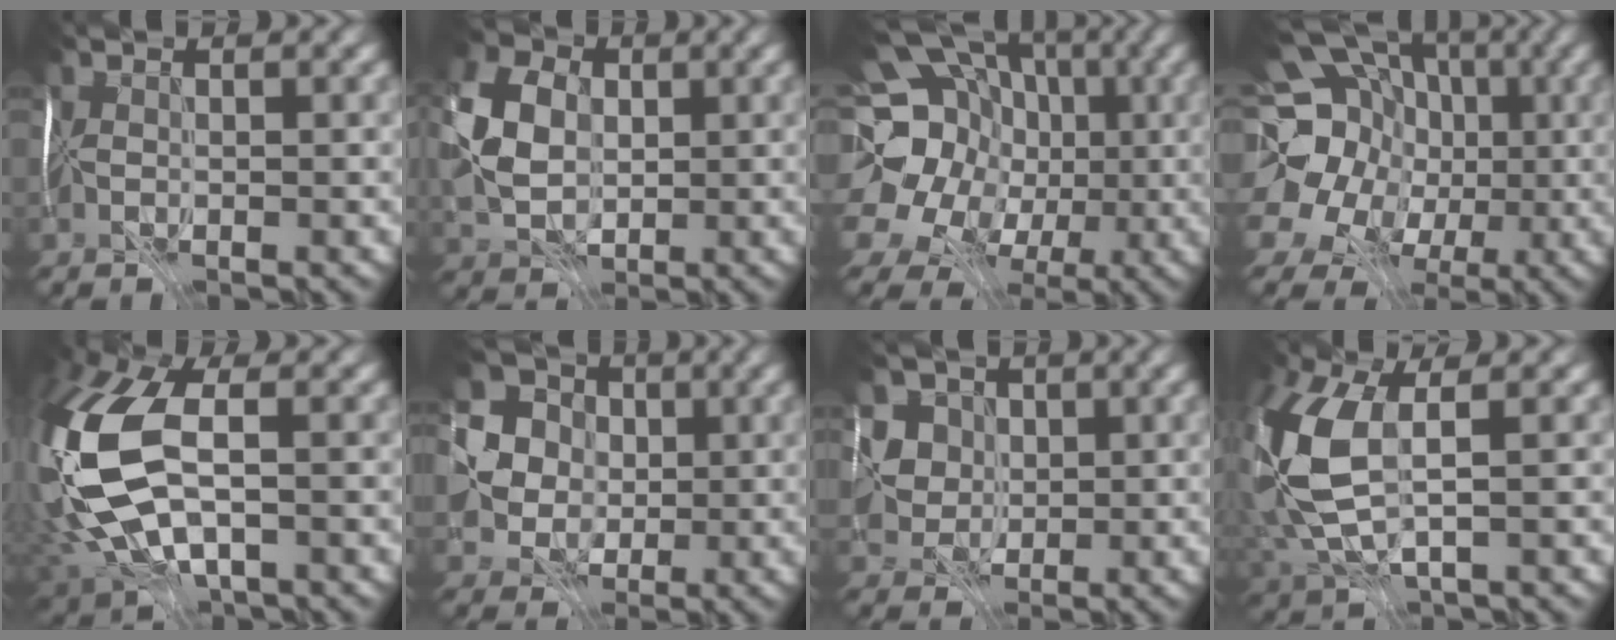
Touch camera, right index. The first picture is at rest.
{"total": 6.6, "force": [0.9, 4.9, 4.2], "torque": [-0.107, 0.012, 0.015]}
{"total": 17.4, "force": [1.9, 14.6, 9.3], "torque": [-0.176, 0.027, 0.031]}
{"total": 15.7, "force": [2.5, 13.0, 8.3], "torque": [-0.167, 0.031, 0.043]}
{"total": 12.0, "force": [0.5, 7.0, 9.7], "torque": [-0.255, -0.019, 0.021]}
{"total": 7.4, "force": [1.1, 6.9, 2.6], "torque": [-0.061, 0.014, -0.005]}
{"total": 2.9, "force": [1.4, 2.6, 0.3], "torque": [0.003, 0.003, 0.023]}
{"total": 7.7, "force": [1.5, 3.7, 6.5], "torque": [-0.196, -0.005, 0.040]}